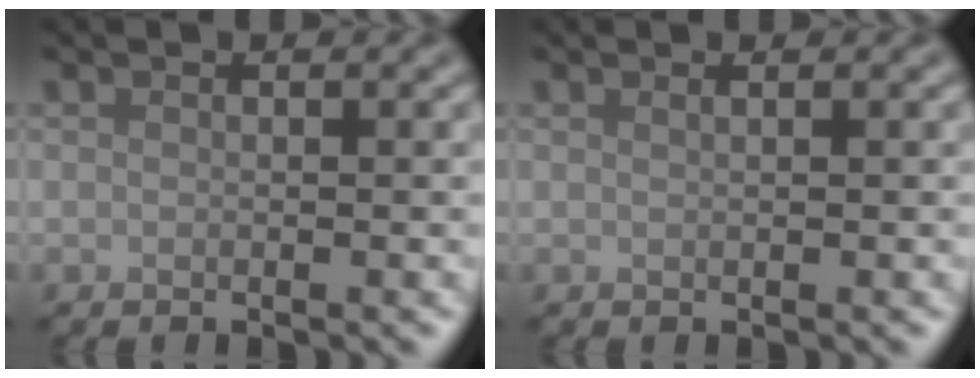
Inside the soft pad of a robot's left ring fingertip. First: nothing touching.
{"total": 0.7, "force": [0.5, 0.3, 0.4], "torque": [-0.001, -0.003, 0.002]}